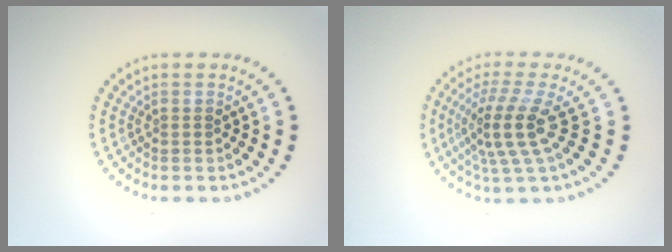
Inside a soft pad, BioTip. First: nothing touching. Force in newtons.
{"total": 4.4, "press": 3.1, "slide": 3.1}